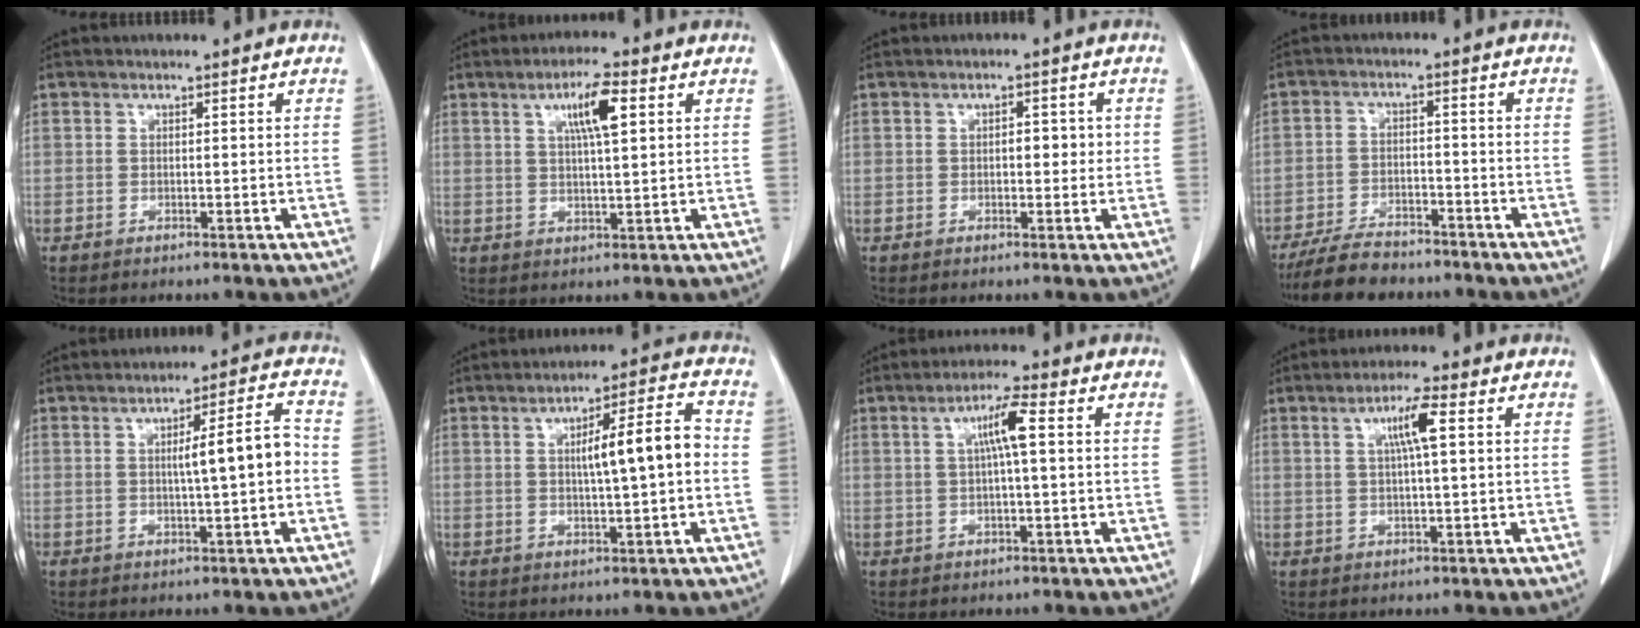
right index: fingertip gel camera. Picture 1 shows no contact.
{"total": 6.7, "force": [2.6, 0.9, 6.1], "torque": [-0.108, 0.007, 0.044]}
{"total": 2.7, "force": [0.2, 1.4, 2.3], "torque": [-0.028, 0.007, 0.002]}
{"total": 8.6, "force": [-7.5, 2.8, 3.1], "torque": [-0.052, -0.014, -0.129]}
{"total": 7.1, "force": [-0.2, 0.3, 7.1], "torque": [-0.102, 0.012, -0.004]}
{"total": 9.0, "force": [0.4, 0.9, 8.9], "torque": [-0.132, 0.018, 0.004]}
{"total": 5.4, "force": [1.2, 0.5, 5.2], "torque": [-0.092, 0.013, 0.020]}
{"total": 5.3, "force": [1.6, 0.4, 5.0], "torque": [-0.088, 0.005, 0.026]}